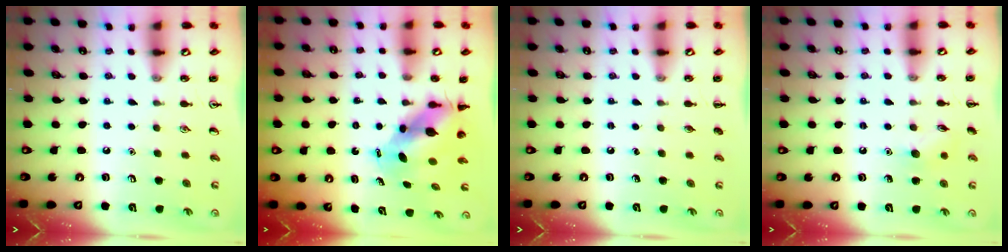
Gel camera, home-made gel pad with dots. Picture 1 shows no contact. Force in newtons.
{"total": 5.7, "press": 5.5, "slide": 1.5}
{"total": 0.0}
{"total": 6.5, "press": 6.4, "slide": 1.0}